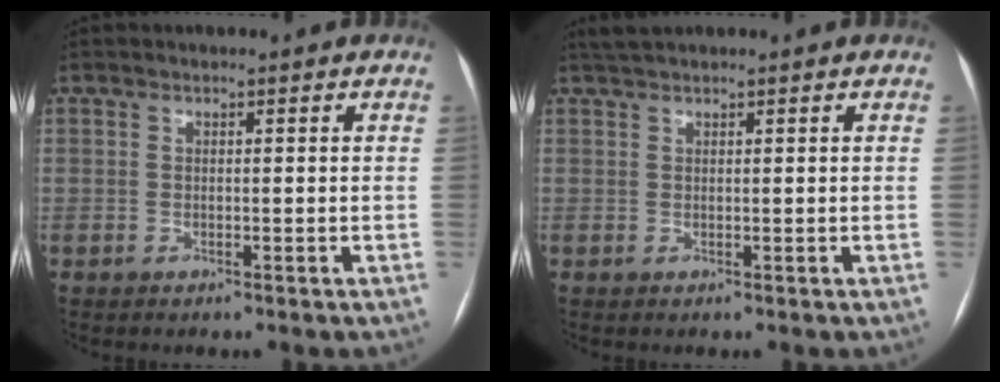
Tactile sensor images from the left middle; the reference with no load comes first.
{"total": 1.9, "force": [1.7, 0.0, 0.8], "torque": [-0.014, 0.018, 0.034]}